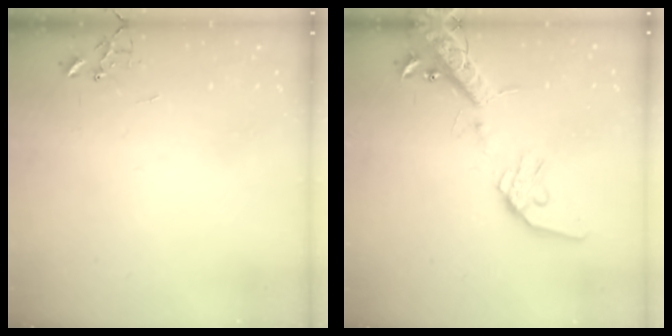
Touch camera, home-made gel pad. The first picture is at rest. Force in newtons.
{"total": 18.9, "press": 18.6, "slide": 3.4}